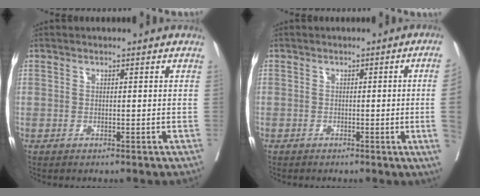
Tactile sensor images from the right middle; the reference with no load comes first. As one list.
[{"total": 5.2, "force": [-0.8, -1.9, 4.8], "torque": [-0.050, -0.011, -0.011]}]